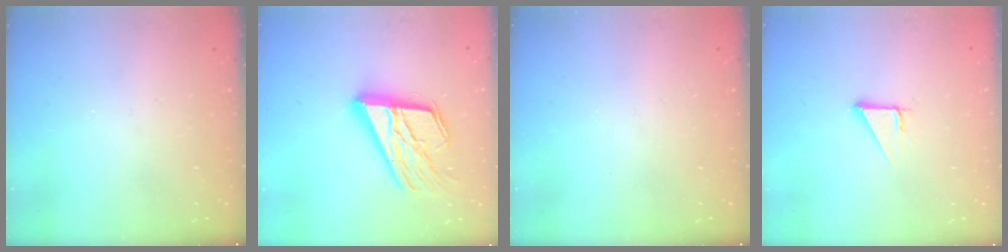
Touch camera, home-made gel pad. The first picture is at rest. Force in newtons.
{"total": 20.9, "press": 20.8, "slide": 2.2}
{"total": 0.0}
{"total": 3.0, "press": 3.0, "slide": 0.1}